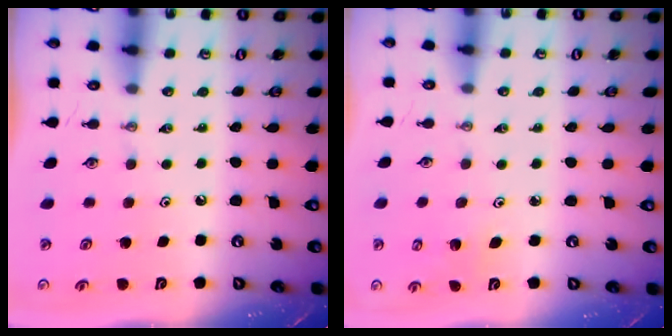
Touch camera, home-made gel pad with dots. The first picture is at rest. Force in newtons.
{"total": 2.3, "press": 2.3, "slide": 0.2}